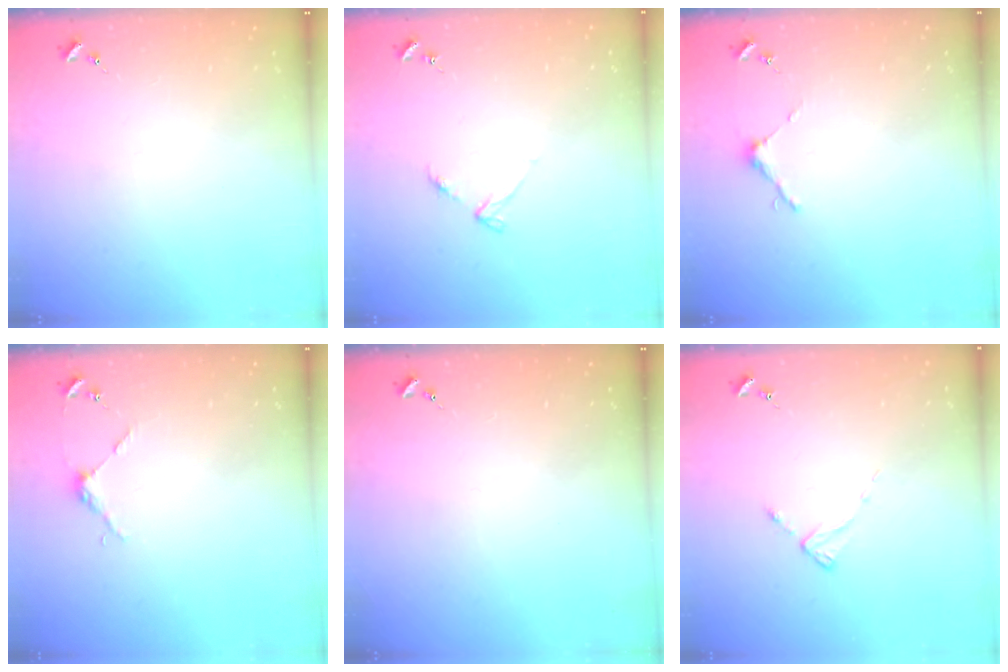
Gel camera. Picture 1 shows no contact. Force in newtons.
{"total": 3.4, "press": 3.4, "slide": 0.4}
{"total": 3.7, "press": 3.7, "slide": 0.3}
{"total": 3.7, "press": 3.7, "slide": 0.3}
{"total": 0.0}
{"total": 1.9, "press": 1.8, "slide": 0.3}